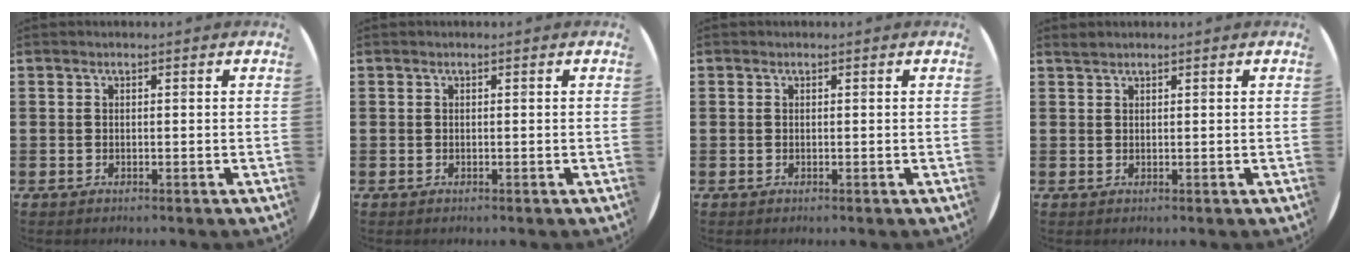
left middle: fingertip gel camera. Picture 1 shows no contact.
{"total": 0.0}
{"total": 0.0}
{"total": 0.7, "force": [0.7, 0.0, -0.1], "torque": [0.000, 0.000, 0.015]}